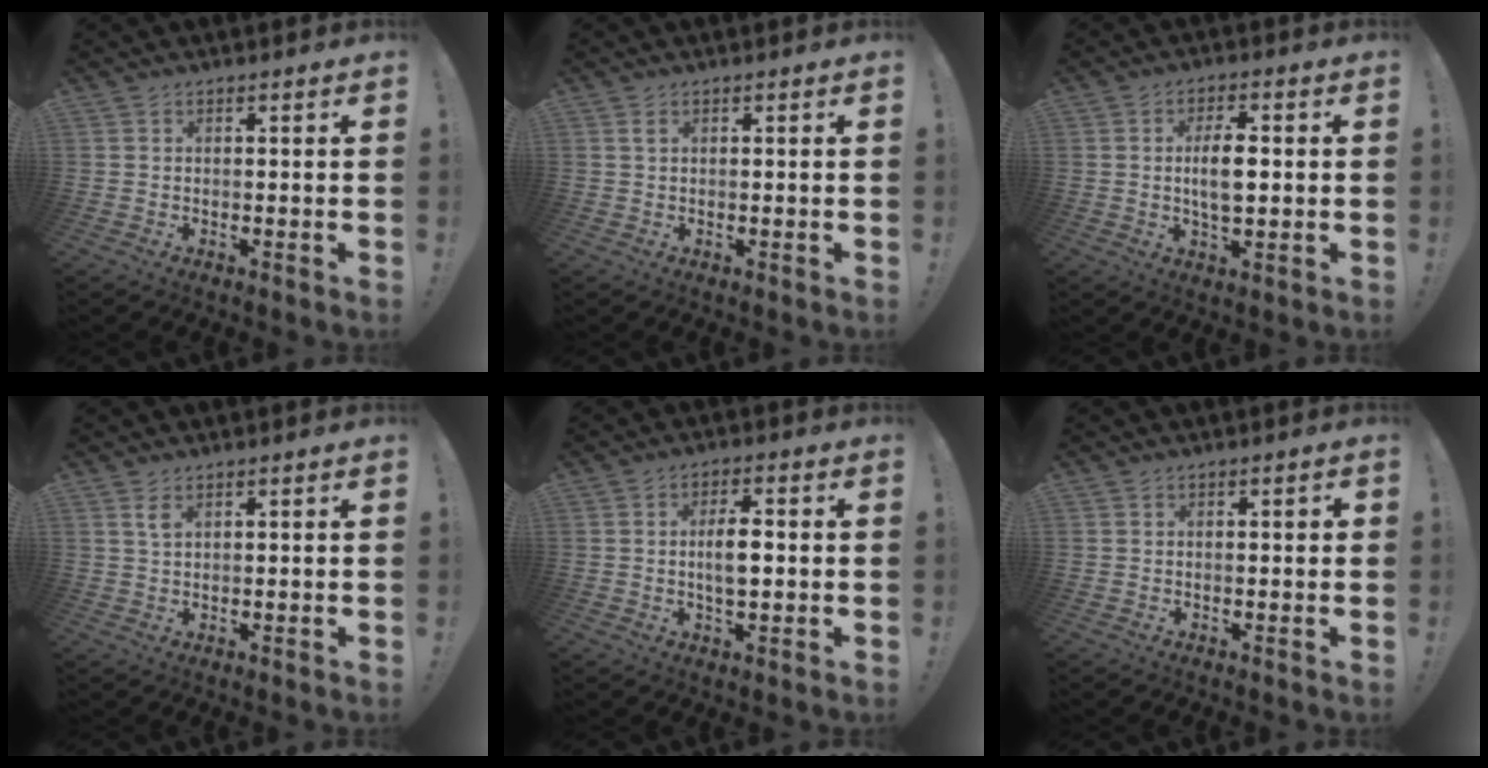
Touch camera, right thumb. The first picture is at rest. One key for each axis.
{"total": 1.1, "fx": 0.6, "fy": 0.3, "fz": 0.9, "tx": -0.012, "ty": 0.000, "tz": 0.009}
{"total": 7.8, "fx": 0.3, "fy": 3.4, "fz": 7.0, "tx": -0.126, "ty": -0.005, "tz": -0.005}
{"total": 2.6, "fx": 1.3, "fy": 1.0, "fz": 2.0, "tx": -0.031, "ty": -0.003, "tz": 0.020}
{"total": 6.6, "fx": -0.1, "fy": 2.7, "fz": 6.0, "tx": -0.108, "ty": -0.001, "tz": -0.008}
{"total": 0.9, "fx": 0.1, "fy": 0.2, "fz": 0.8, "tx": -0.007, "ty": -0.002, "tz": 0.000}